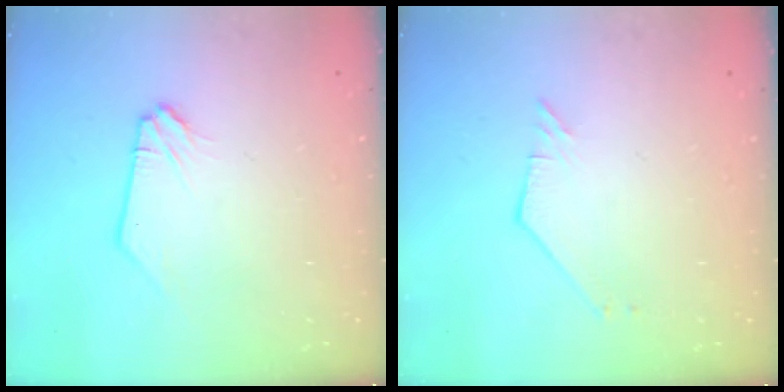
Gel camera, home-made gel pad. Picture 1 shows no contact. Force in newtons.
{"total": 1.8, "press": 1.8, "slide": 0.1}